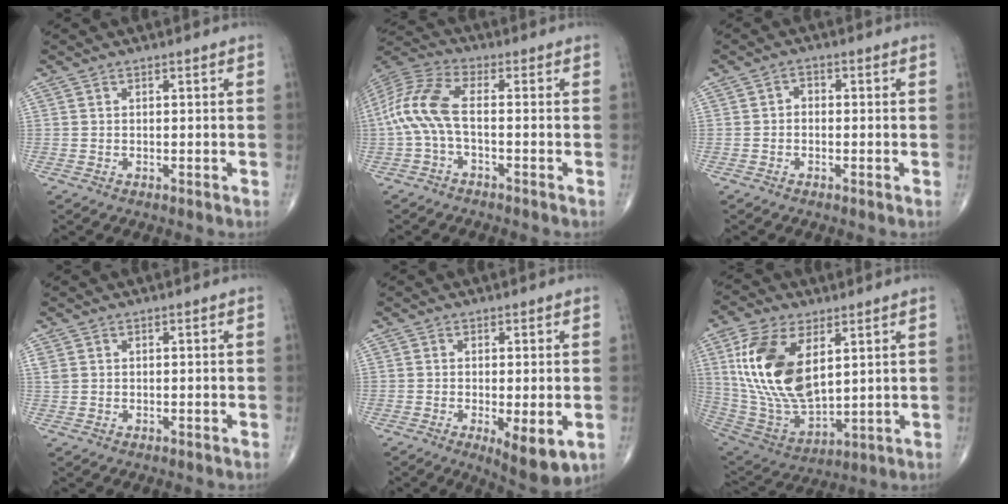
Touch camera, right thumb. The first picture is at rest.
{"total": 9.8, "force": [-1.3, 3.7, 9.0], "torque": [-0.216, 0.034, -0.035]}
{"total": 1.6, "force": [-0.3, 1.3, 1.0], "torque": [-0.004, 0.008, -0.012]}
{"total": 1.3, "force": [0.5, 1.0, 0.7], "torque": [-0.019, 0.008, 0.015]}
{"total": 8.0, "force": [-2.3, 2.5, 7.2], "torque": [-0.105, -0.022, -0.029]}
{"total": 19.8, "force": [5.7, 10.4, 15.8], "torque": [-0.305, -0.028, 0.119]}